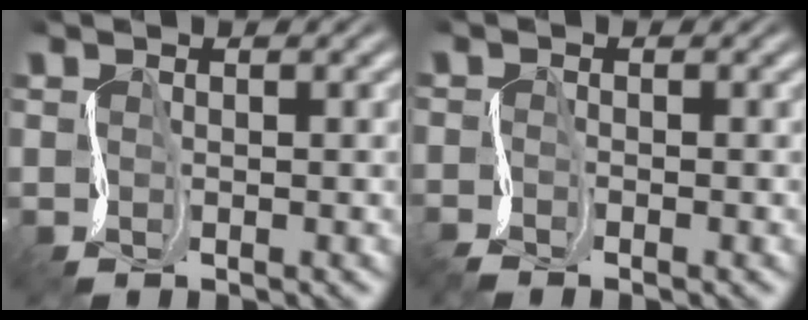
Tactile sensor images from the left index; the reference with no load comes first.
{"total": 1.6, "force": [-1.6, -0.1, 0.3], "torque": [-0.012, -0.004, -0.041]}